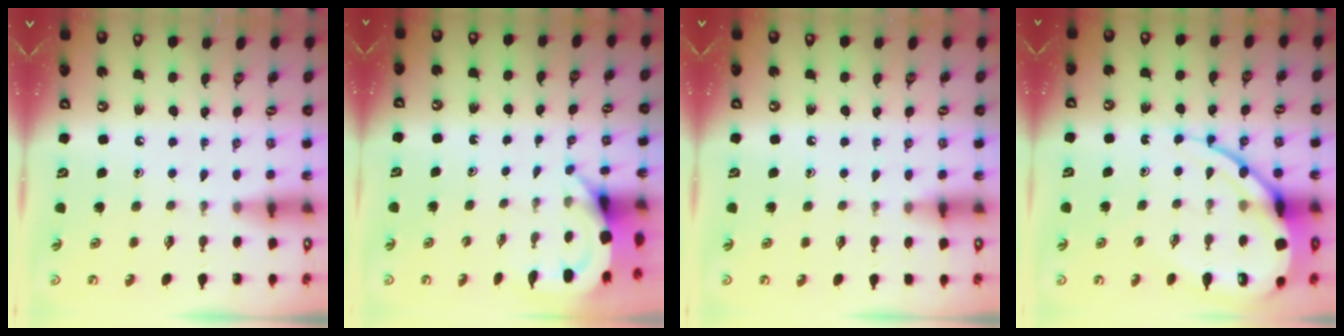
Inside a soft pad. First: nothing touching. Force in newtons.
{"total": 3.9, "press": 3.8, "slide": 0.2}
{"total": 4.0, "press": 4.0, "slide": 0.4}
{"total": 14.7, "press": 14.6, "slide": 1.6}